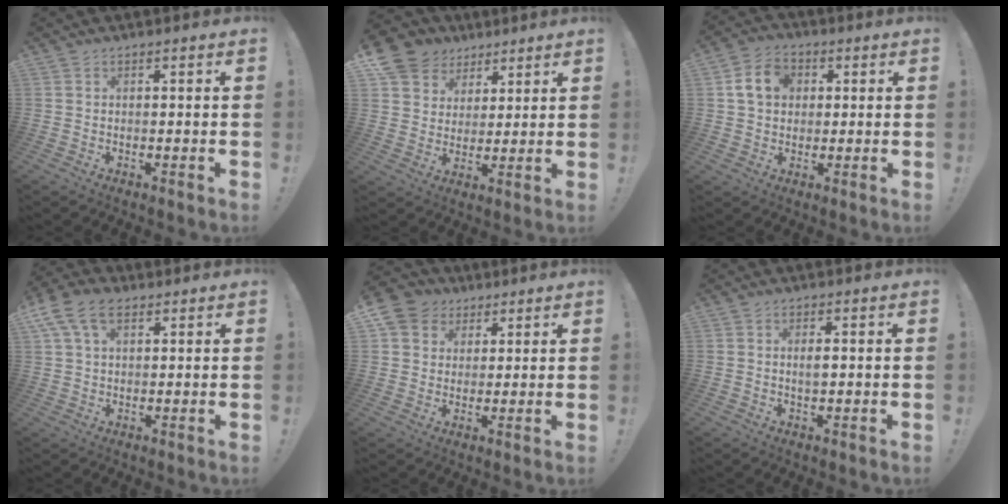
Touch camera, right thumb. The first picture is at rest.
{"total": 10.6, "force": [6.1, 8.4, 2.3], "torque": [-0.039, -0.043, 0.124]}
{"total": 9.3, "force": [2.3, 7.3, 5.2], "torque": [-0.080, 0.012, 0.048]}
{"total": 9.6, "force": [4.5, 5.8, 6.1], "torque": [-0.109, 0.003, 0.089]}
{"total": 8.5, "force": [3.6, 7.4, 2.1], "torque": [-0.033, -0.016, 0.075]}
{"total": 2.1, "force": [0.1, 0.8, 2.0], "torque": [-0.033, 0.001, 0.000]}